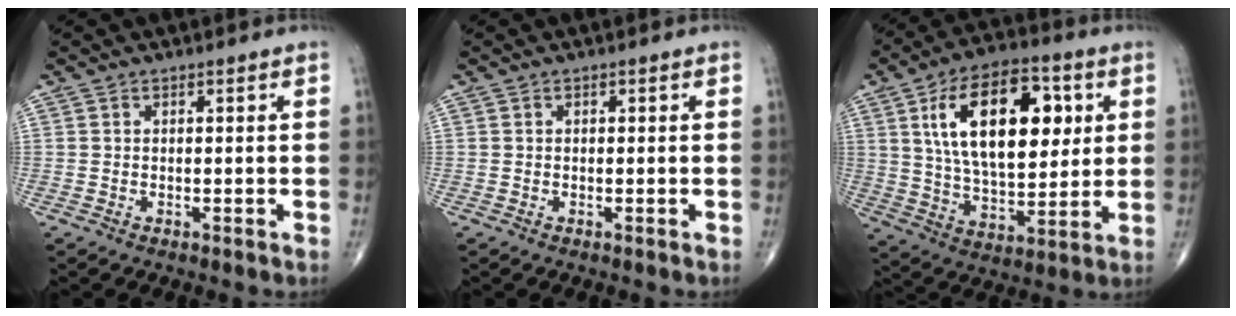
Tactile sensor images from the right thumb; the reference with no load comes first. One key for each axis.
{"total": 0.0}
{"total": 22.3, "fx": 6.2, "fy": 11.5, "fz": 18.1, "tx": -0.268, "ty": -0.013, "tz": 0.103}